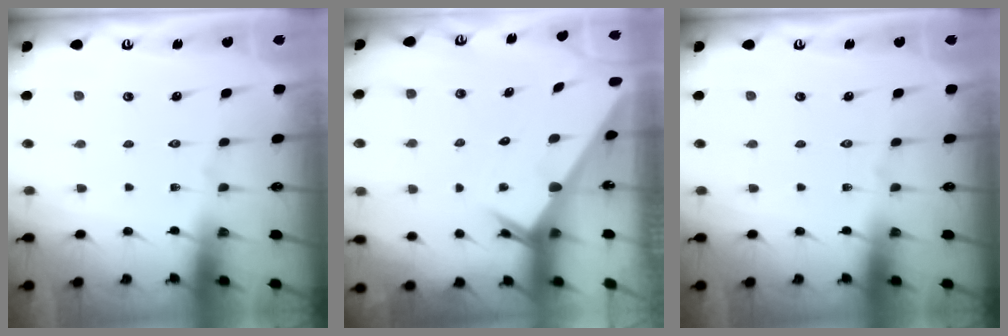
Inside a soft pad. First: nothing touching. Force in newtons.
{"total": 2.4, "press": 2.4, "slide": 0.0}
{"total": 0.0}